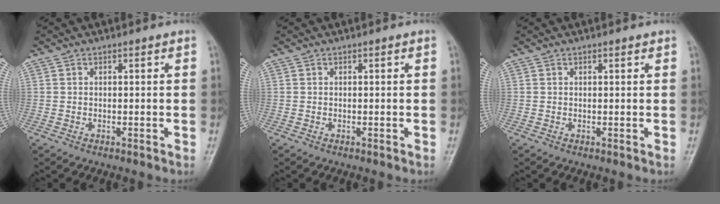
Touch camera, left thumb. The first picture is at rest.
{"total": 0.0}
{"total": 0.5, "force": [0.4, 0.2, 0.3], "torque": [-0.007, -0.002, 0.004]}